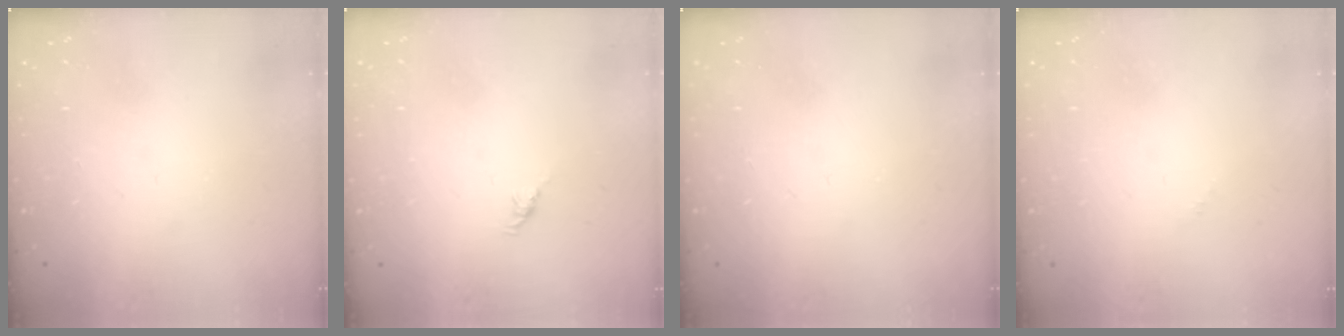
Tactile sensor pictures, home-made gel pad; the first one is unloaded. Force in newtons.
{"total": 2.1, "press": 2.0, "slide": 0.7}
{"total": 0.0}
{"total": 0.0}